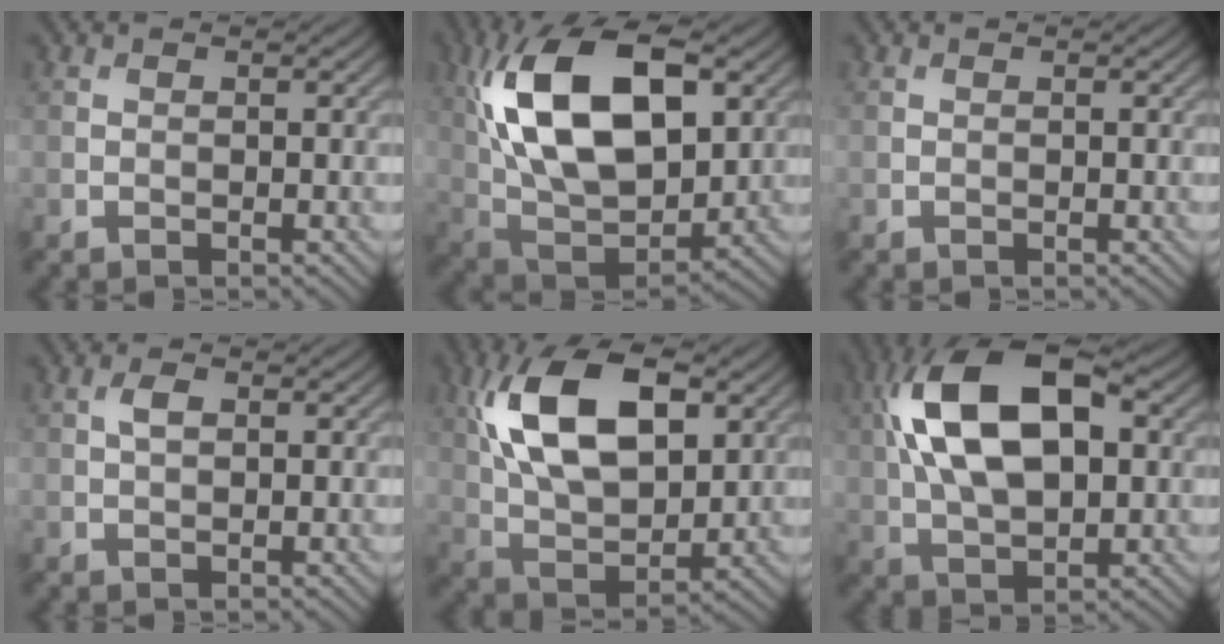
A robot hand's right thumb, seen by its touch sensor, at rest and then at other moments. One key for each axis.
{"total": 17.8, "fx": 5.0, "fy": 9.7, "fz": 14.1, "tx": -0.282, "ty": 0.022, "tz": 0.083}
{"total": 0.0}
{"total": 1.6, "fx": 0.4, "fy": 0.8, "fz": 1.3, "tx": -0.027, "ty": 0.003, "tz": 0.006}
{"total": 14.8, "fx": 5.0, "fy": 7.8, "fz": 11.5, "tx": -0.235, "ty": 0.009, "tz": 0.092}
{"total": 15.8, "fx": 3.6, "fy": 8.3, "fz": 12.9, "tx": -0.248, "ty": 0.027, "tz": 0.052}